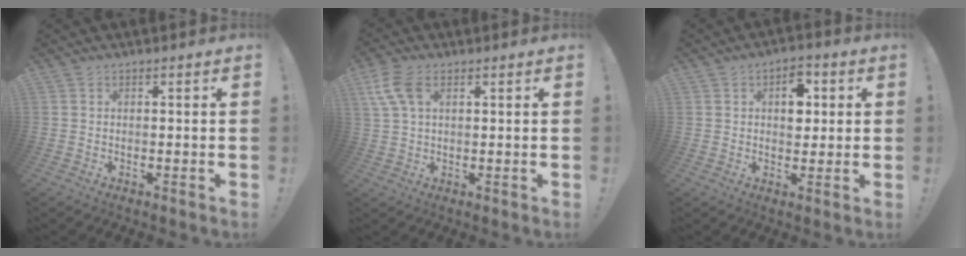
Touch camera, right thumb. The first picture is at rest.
{"total": 8.3, "force": [3.3, 4.6, 6.0], "torque": [-0.130, 0.004, 0.067]}
{"total": 7.7, "force": [1.7, 5.5, 5.1], "torque": [-0.057, 0.002, 0.026]}